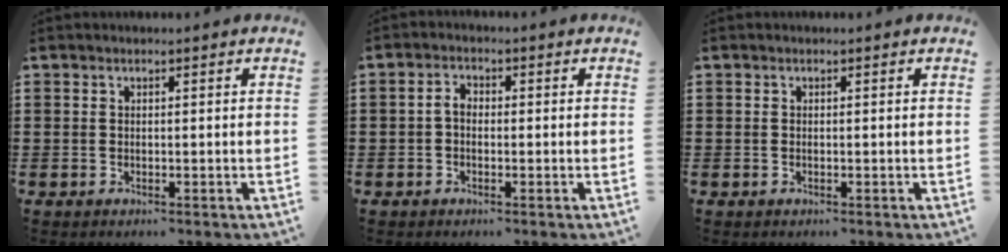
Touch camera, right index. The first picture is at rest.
{"total": 2.1, "force": [-0.5, 1.3, 1.6], "torque": [-0.040, 0.002, -0.013]}
{"total": 0.0}